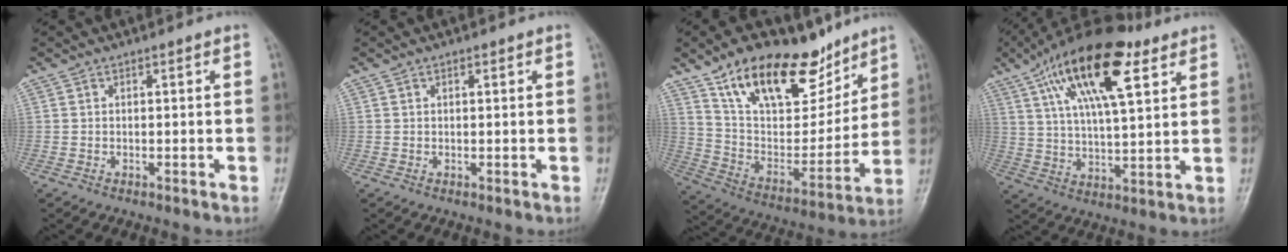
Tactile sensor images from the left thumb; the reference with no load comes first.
{"total": 0.7, "force": [0.4, 0.3, 0.5], "torque": [-0.008, 0.000, 0.005]}
{"total": 23.9, "force": [15.4, 11.4, 14.3], "torque": [-0.185, -0.053, 0.268]}
{"total": 20.4, "force": [10.1, 7.5, 16.0], "torque": [-0.262, -0.013, 0.173]}